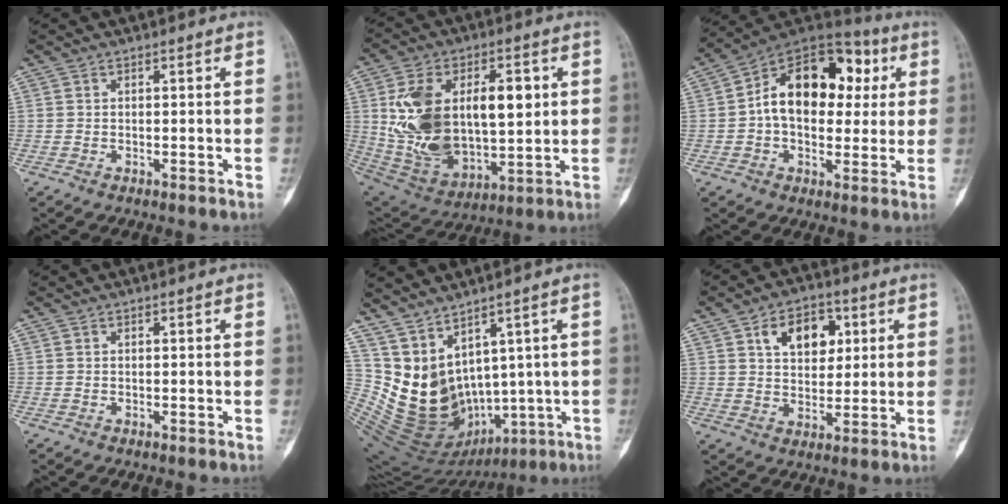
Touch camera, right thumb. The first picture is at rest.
{"total": 24.1, "force": [3.7, 13.9, 19.4], "torque": [-0.328, -0.013, 0.081]}
{"total": 19.0, "force": [2.9, 12.8, 13.8], "torque": [-0.168, 0.030, 0.036]}
{"total": 0.0}
{"total": 13.4, "force": [4.7, 9.5, 8.2], "torque": [-0.125, -0.016, 0.141]}
{"total": 10.5, "force": [3.8, 6.9, 6.9], "torque": [-0.070, -0.008, 0.059]}